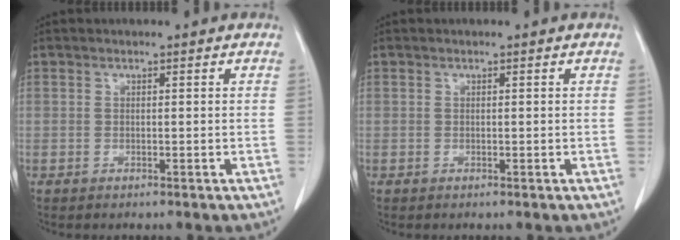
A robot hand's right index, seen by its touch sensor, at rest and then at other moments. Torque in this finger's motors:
{"motor_torque": [0.04, -0.02, 0.05, 0.00]}